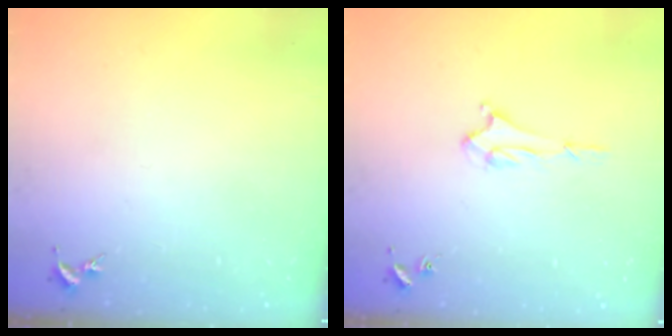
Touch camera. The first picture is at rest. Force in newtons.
{"total": 1.7, "press": 1.6, "slide": 0.4}